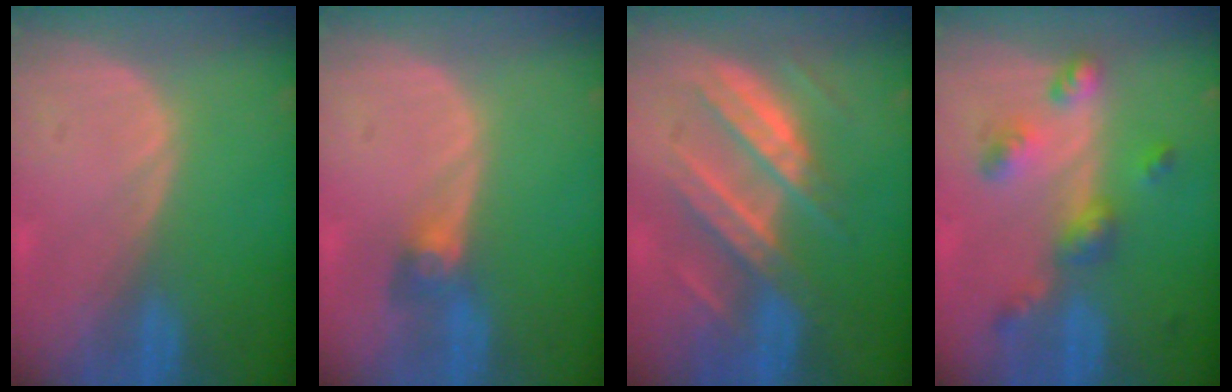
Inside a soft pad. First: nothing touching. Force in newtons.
{"total": 3.1, "press": 2.7, "slide": 1.5}
{"total": 8.3, "press": 8.3, "slide": 0.3}
{"total": 6.6, "press": 5.8, "slide": 3.2}